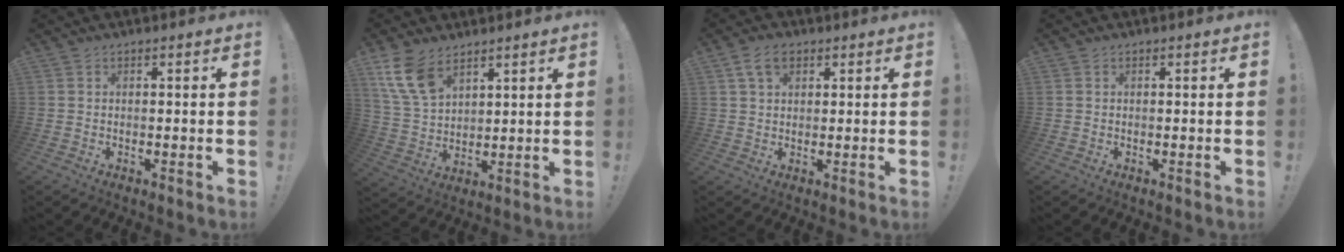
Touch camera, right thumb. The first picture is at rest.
{"total": 11.3, "force": [6.9, 6.3, 6.4], "torque": [-0.132, -0.027, 0.138]}
{"total": 6.0, "force": [2.9, 3.7, 3.7], "torque": [-0.063, -0.002, 0.056]}
{"total": 0.0}